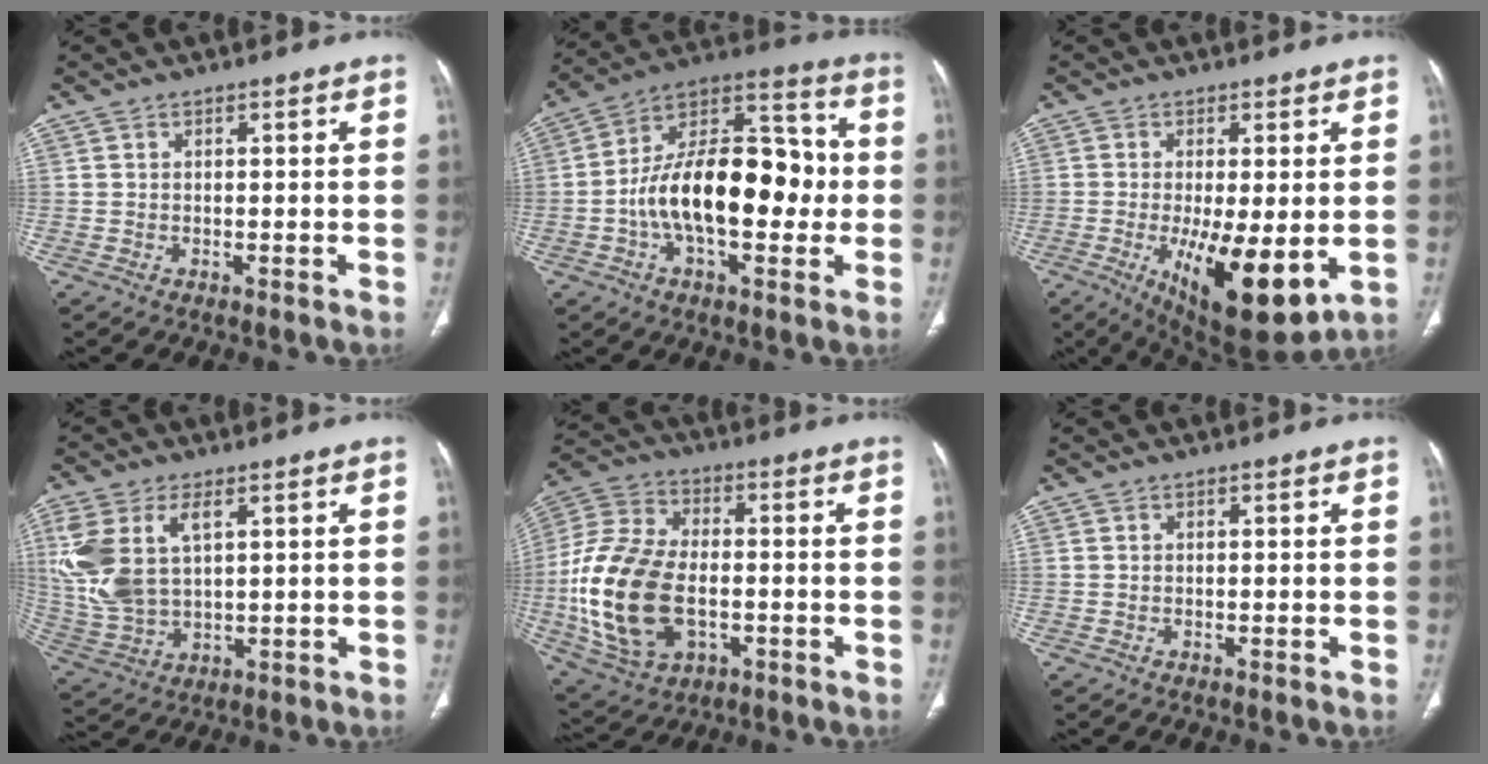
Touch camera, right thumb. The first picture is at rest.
{"total": 22.2, "force": [-2.2, 11.9, 18.6], "torque": [-0.283, 0.043, -0.038]}
{"total": 15.0, "force": [-3.4, 5.2, 13.7], "torque": [-0.217, -0.028, -0.036]}
{"total": 14.1, "force": [4.2, 7.9, 10.9], "torque": [-0.255, -0.003, 0.095]}
{"total": 21.0, "force": [-3.2, 13.1, 16.1], "torque": [-0.330, 0.010, -0.048]}
{"total": 0.0}